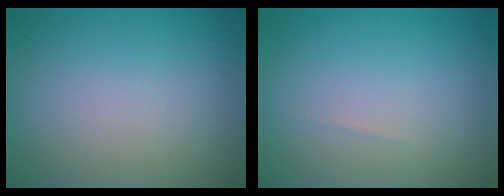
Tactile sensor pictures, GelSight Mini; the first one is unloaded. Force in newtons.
{"total": 0.0}